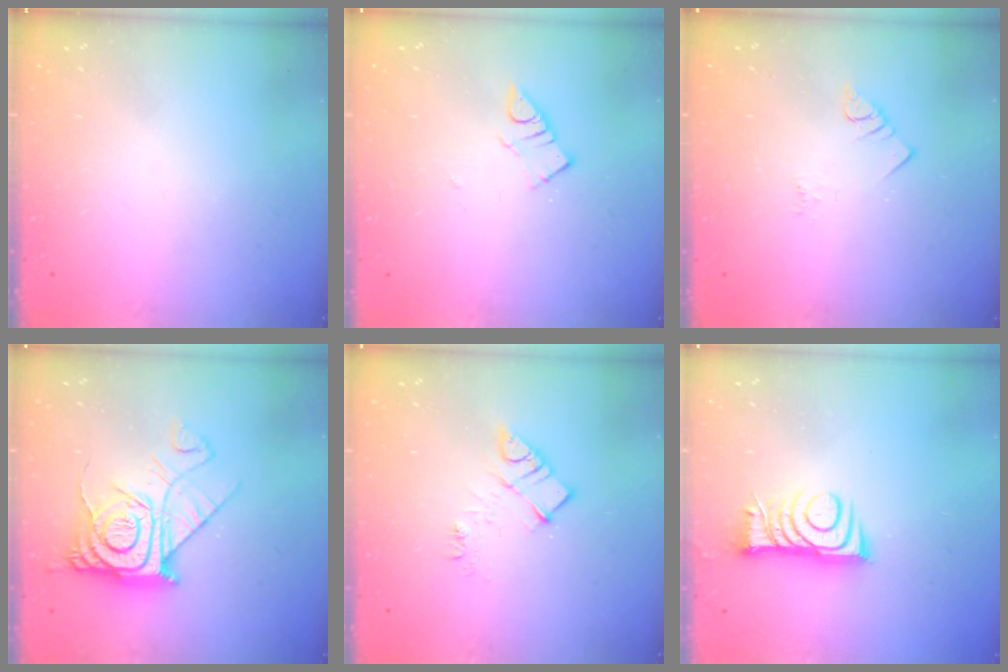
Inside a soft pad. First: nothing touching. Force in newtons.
{"total": 4.2, "press": 4.2, "slide": 0.6}
{"total": 2.0, "press": 2.0, "slide": 0.4}
{"total": 15.1, "press": 15.0, "slide": 1.4}
{"total": 9.3, "press": 9.3, "slide": 0.5}
{"total": 9.2, "press": 9.2, "slide": 0.3}